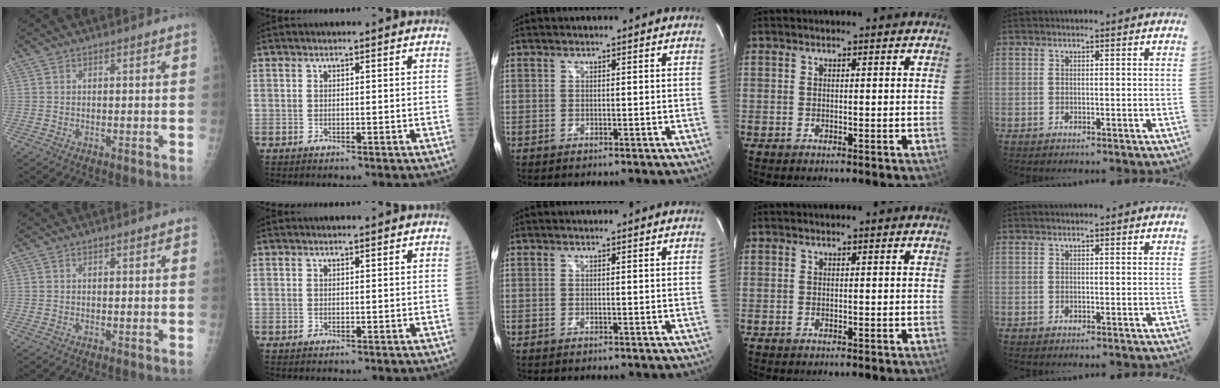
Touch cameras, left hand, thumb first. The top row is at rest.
{"thumb": {"total": 0.8, "force": [0.5, 0.3, 0.5], "torque": [-0.008, -0.001, 0.005]}, "index": {"total": 1.1, "force": [1.0, 0.0, 0.4], "torque": [-0.007, 0.007, 0.017]}}